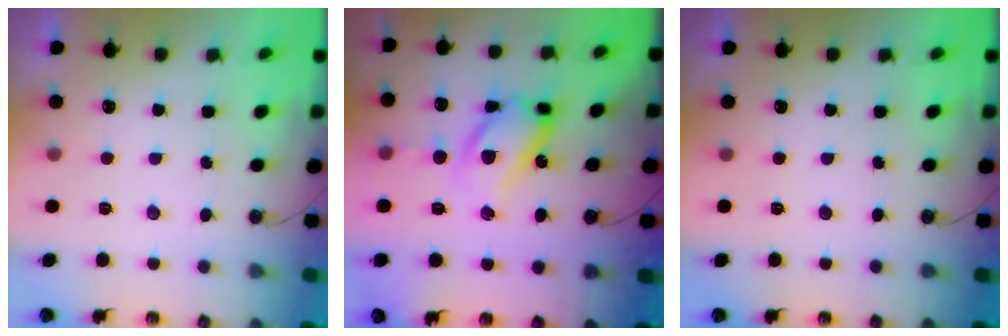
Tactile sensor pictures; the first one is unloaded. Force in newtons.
{"total": 17.3, "press": 17.2, "slide": 1.7}
{"total": 0.0}